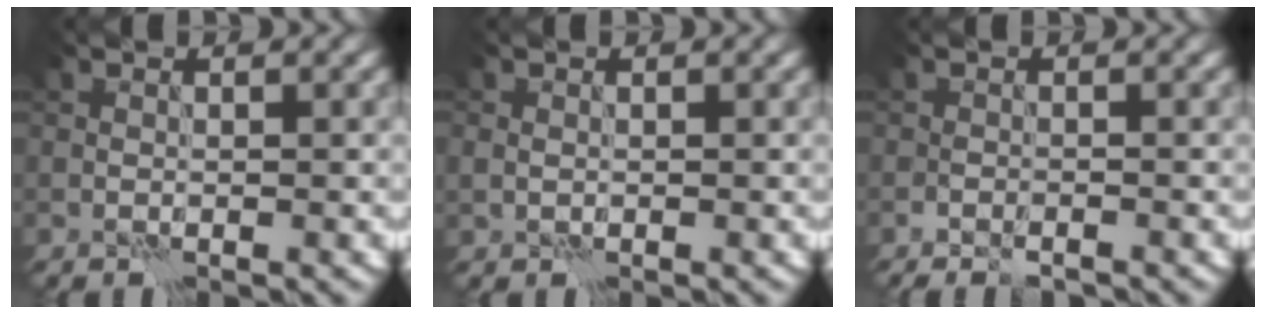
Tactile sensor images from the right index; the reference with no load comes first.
{"total": 0.8, "force": [0.0, 0.8, 0.4], "torque": [-0.011, 0.000, 0.003]}
{"total": 1.8, "force": [-1.5, 0.4, 0.8], "torque": [-0.019, 0.000, -0.021]}